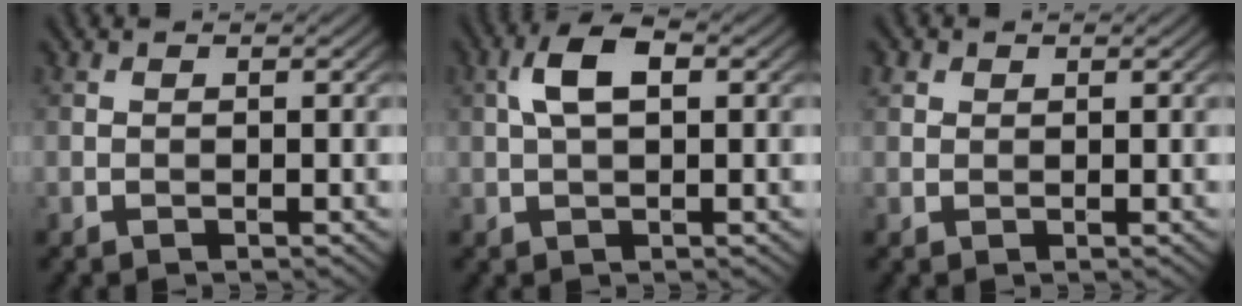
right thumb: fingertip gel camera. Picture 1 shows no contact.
{"total": 4.9, "force": [1.0, 2.3, 4.2], "torque": [-0.090, 0.011, 0.014]}
{"total": 1.2, "force": [0.7, 0.9, 0.3], "torque": [-0.007, 0.003, 0.014]}